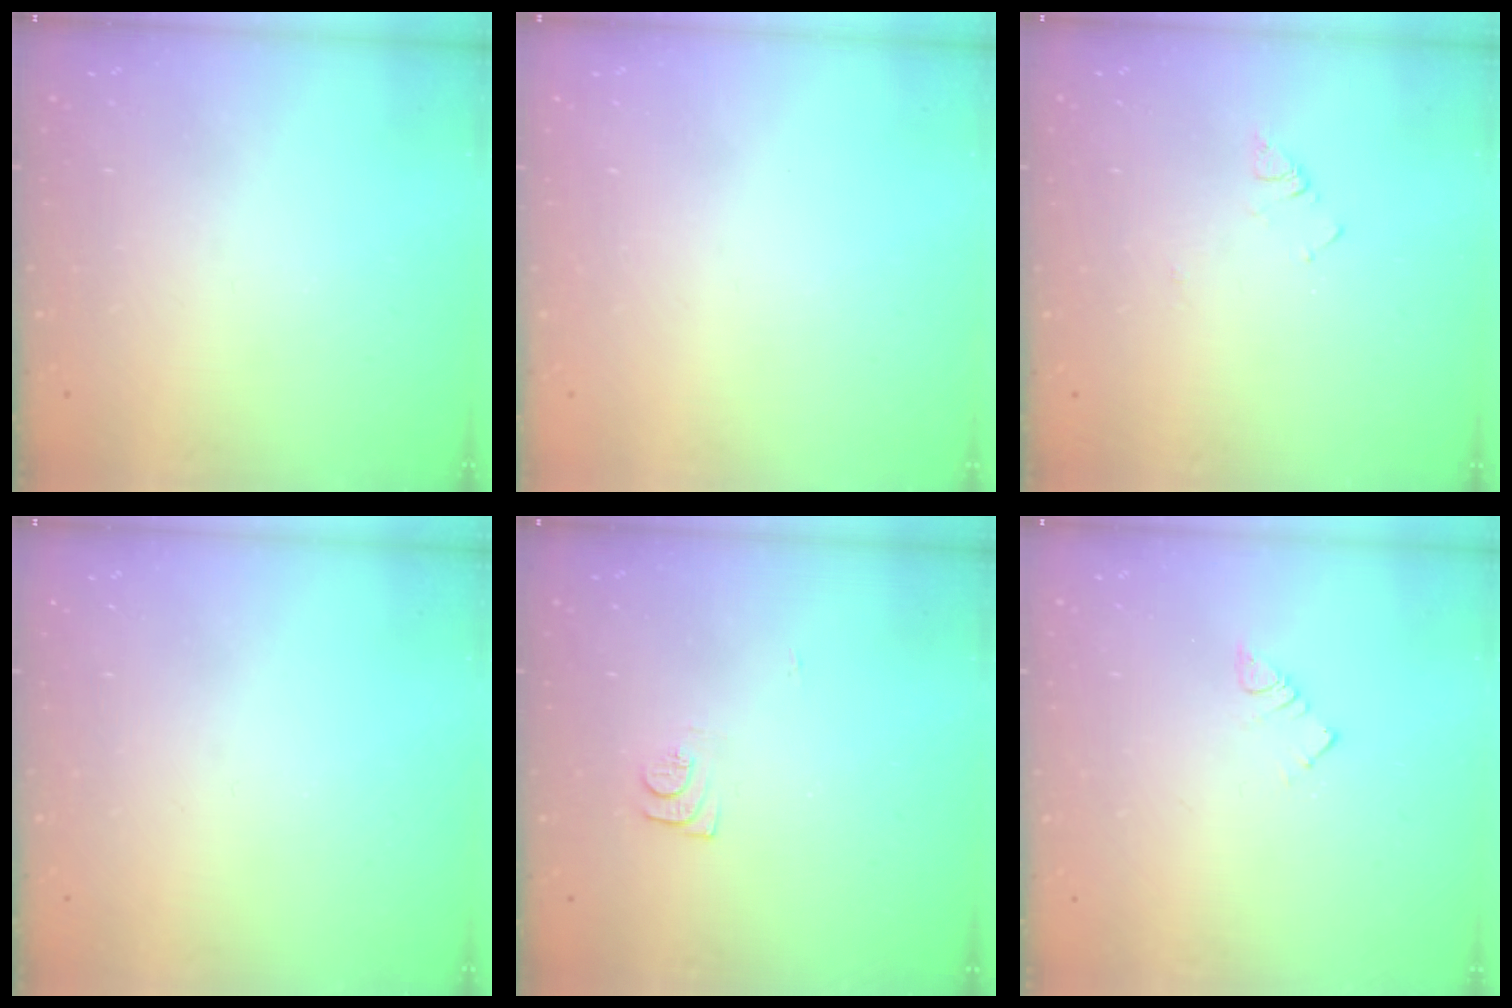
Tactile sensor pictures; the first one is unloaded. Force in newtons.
{"total": 1.5, "press": 1.5, "slide": 0.1}
{"total": 3.1, "press": 3.1, "slide": 0.5}
{"total": 0.0}
{"total": 7.0, "press": 7.0, "slide": 0.6}
{"total": 3.6, "press": 3.6, "slide": 0.2}